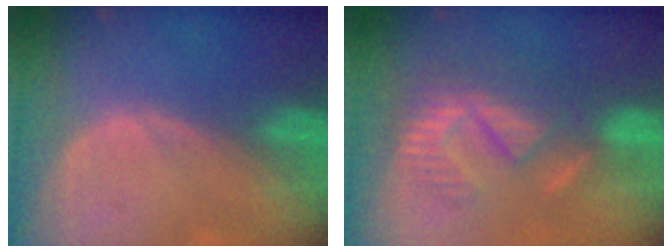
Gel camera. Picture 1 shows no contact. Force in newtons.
{"total": 9.4, "press": 8.2, "slide": 4.7}